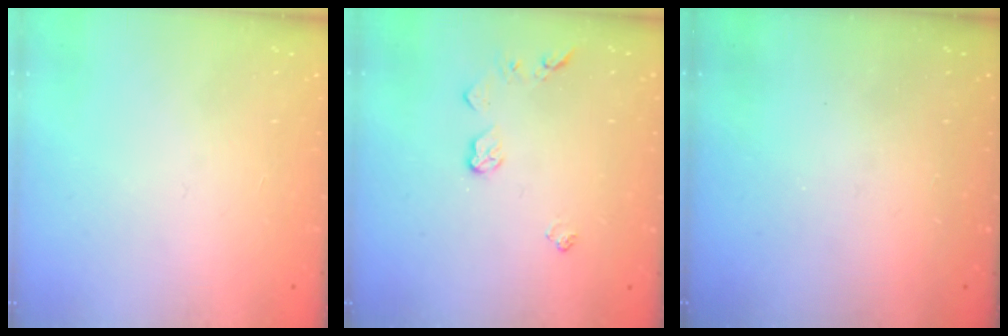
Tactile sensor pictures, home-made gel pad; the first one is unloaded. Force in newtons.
{"total": 5.2, "press": 5.2, "slide": 0.4}
{"total": 0.0}